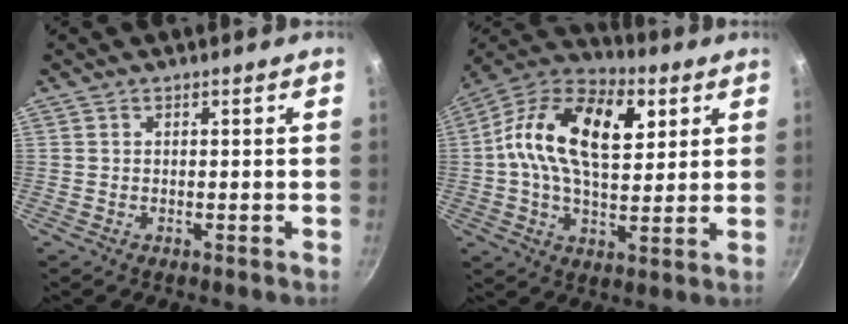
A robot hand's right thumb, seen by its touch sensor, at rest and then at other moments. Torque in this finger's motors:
{"motor_torque": [-0.11, 2.68, 0.97, 0.33, 0.40]}